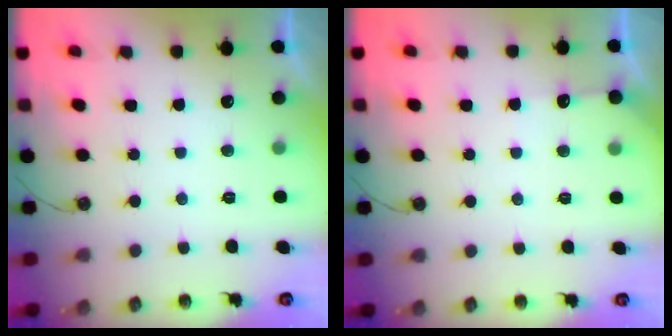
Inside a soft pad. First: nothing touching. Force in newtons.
{"total": 2.9, "press": 2.8, "slide": 0.4}